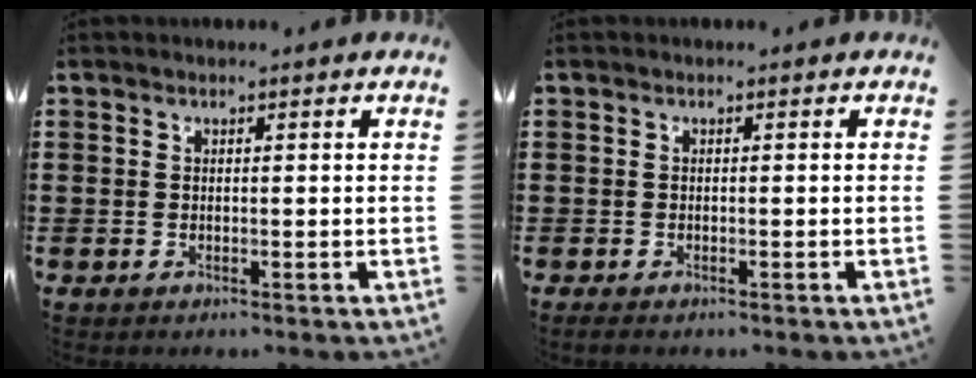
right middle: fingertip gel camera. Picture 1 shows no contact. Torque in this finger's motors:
{"motor_torque": [0.92, -0.17, 0.09, 0.11]}